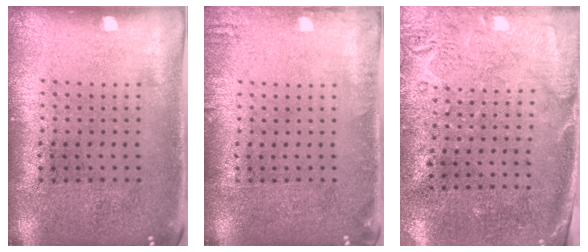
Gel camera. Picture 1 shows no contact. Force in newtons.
{"total": 1.1, "press": 1.1, "slide": 0.2}
{"total": 2.7, "press": 2.3, "slide": 1.5}